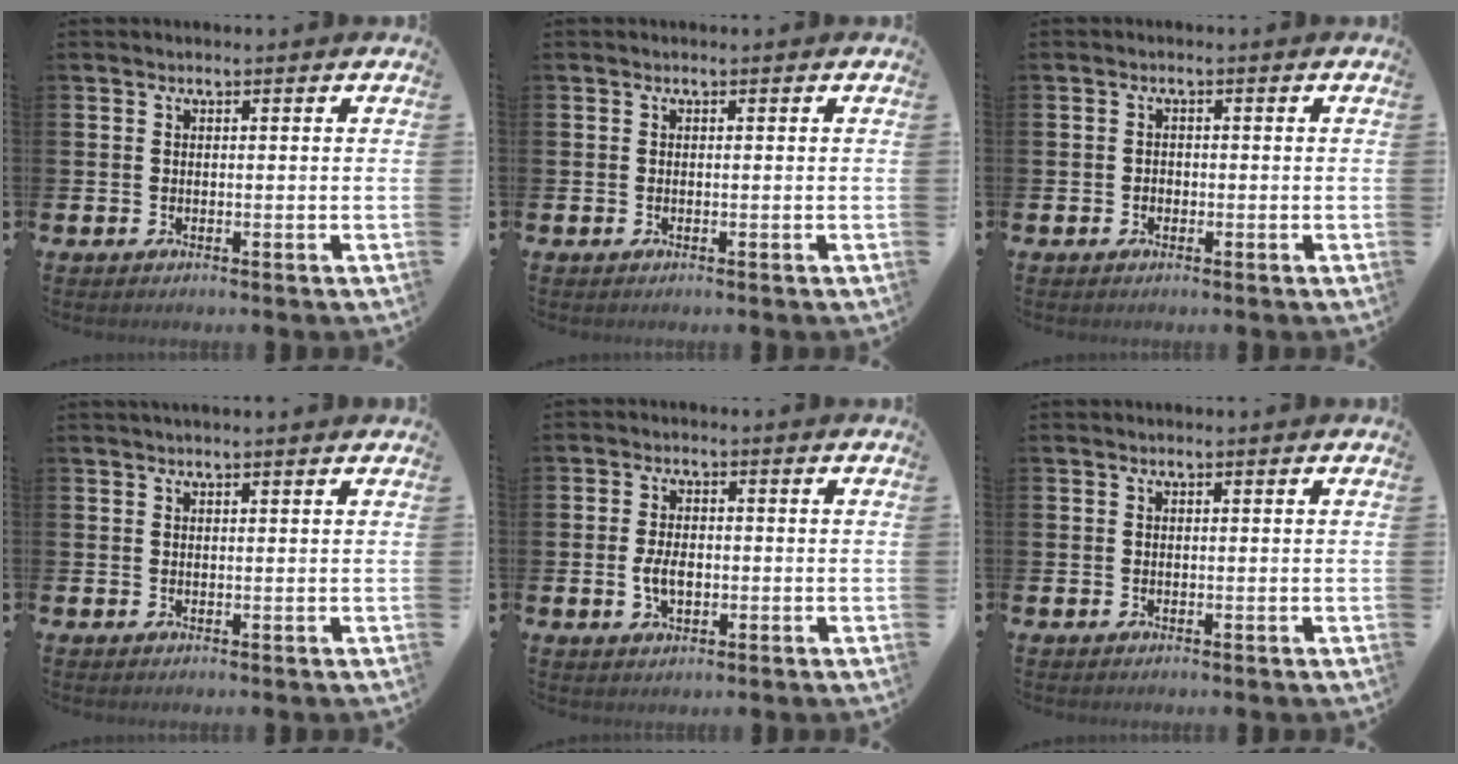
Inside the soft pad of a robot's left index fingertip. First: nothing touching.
{"total": 0.0}
{"total": 1.0, "force": [-0.4, 0.9, 0.2], "torque": [-0.003, 0.004, -0.011]}
{"total": 1.0, "force": [0.9, -0.1, 0.4], "torque": [-0.006, 0.001, 0.016]}
{"total": 3.7, "force": [-0.4, 2.2, 2.9], "torque": [-0.046, 0.001, -0.011]}
{"total": 0.0}